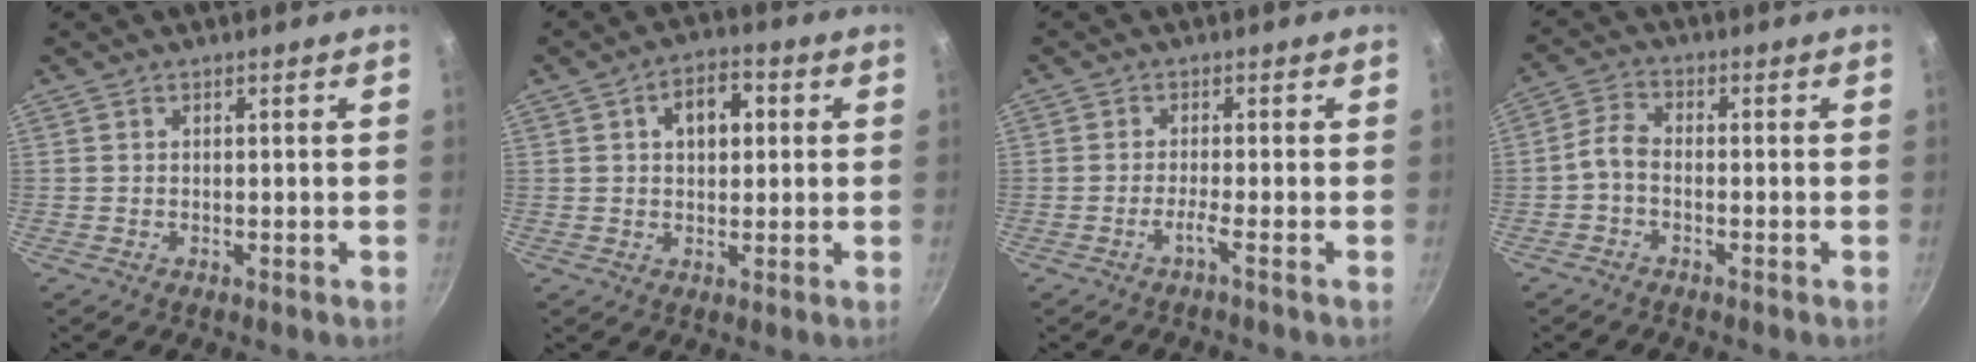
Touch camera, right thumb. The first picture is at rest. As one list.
[{"total": 7.4, "force": [1.8, 4.9, 5.3], "torque": [-0.051, 0.014, 0.022]}, {"total": 2.0, "force": [-1.1, -0.5, 1.6], "torque": [-0.046, 0.003, -0.026]}, {"total": 3.5, "force": [-1.5, 2.0, 2.5], "torque": [-0.060, 0.022, -0.039]}]